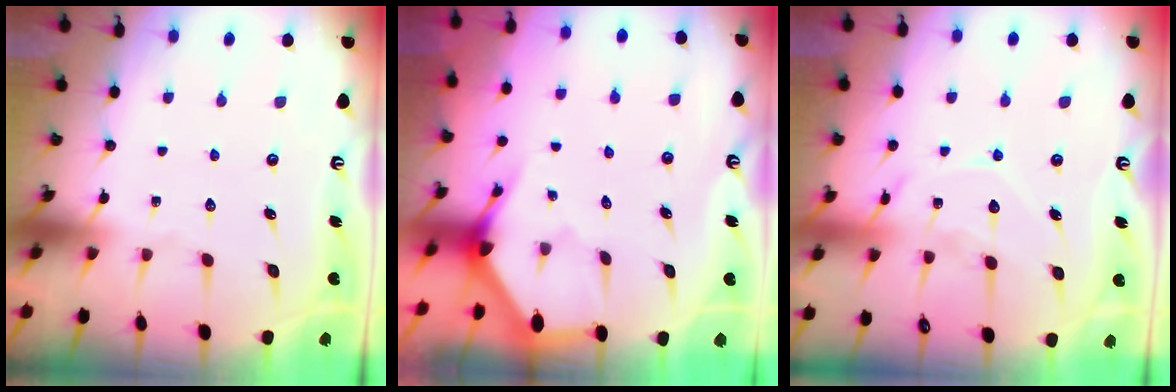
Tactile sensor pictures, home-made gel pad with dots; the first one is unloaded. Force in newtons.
{"total": 3.0, "press": 3.0, "slide": 0.2}
{"total": 11.7, "press": 11.6, "slide": 0.9}